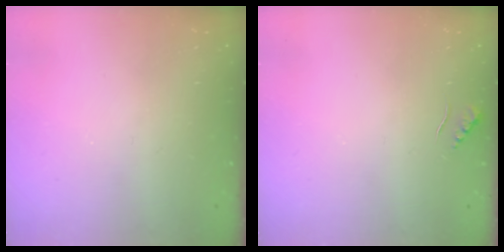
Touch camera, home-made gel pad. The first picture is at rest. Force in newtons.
{"total": 5.2, "press": 5.1, "slide": 1.0}